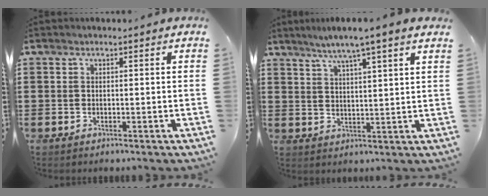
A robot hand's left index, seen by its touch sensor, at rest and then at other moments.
{"total": 5.1, "force": [4.0, -0.7, 3.1], "torque": [-0.071, -0.013, 0.066]}